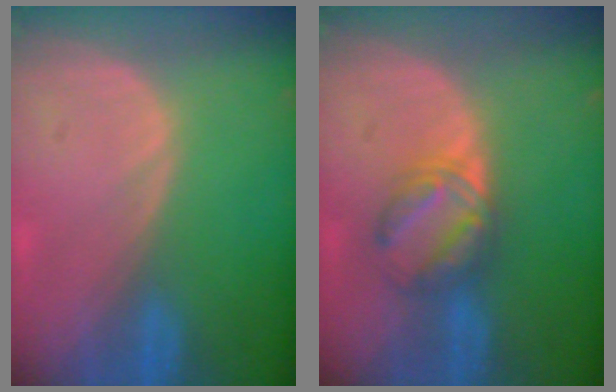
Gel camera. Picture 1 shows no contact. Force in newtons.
{"total": 5.8, "press": 5.5, "slide": 1.8}